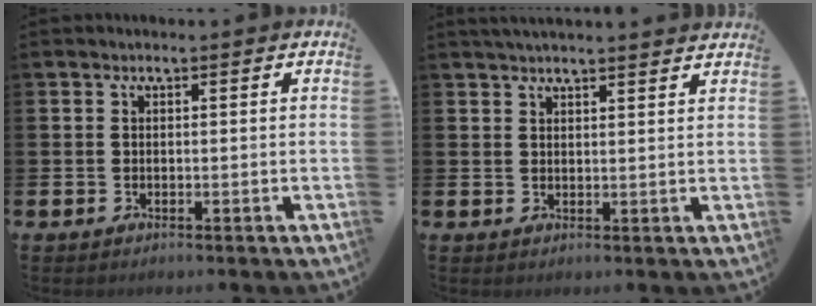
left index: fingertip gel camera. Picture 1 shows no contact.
{"total": 2.8, "force": [2.8, -0.1, 0.4], "torque": [-0.009, -0.011, 0.050]}